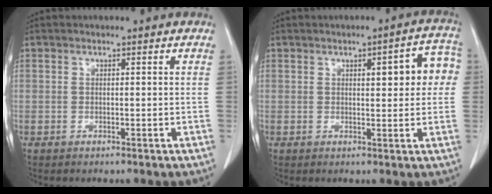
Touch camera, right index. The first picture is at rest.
{"total": 6.9, "force": [1.5, 2.1, 6.4], "torque": [-0.071, 0.020, 0.014]}